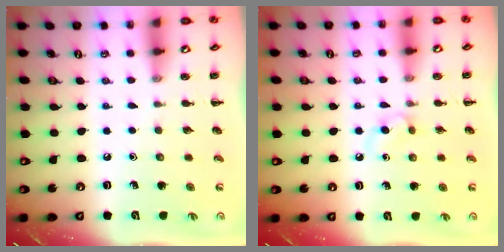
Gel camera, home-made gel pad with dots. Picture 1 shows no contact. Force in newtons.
{"total": 2.4, "press": 2.1, "slide": 1.1}